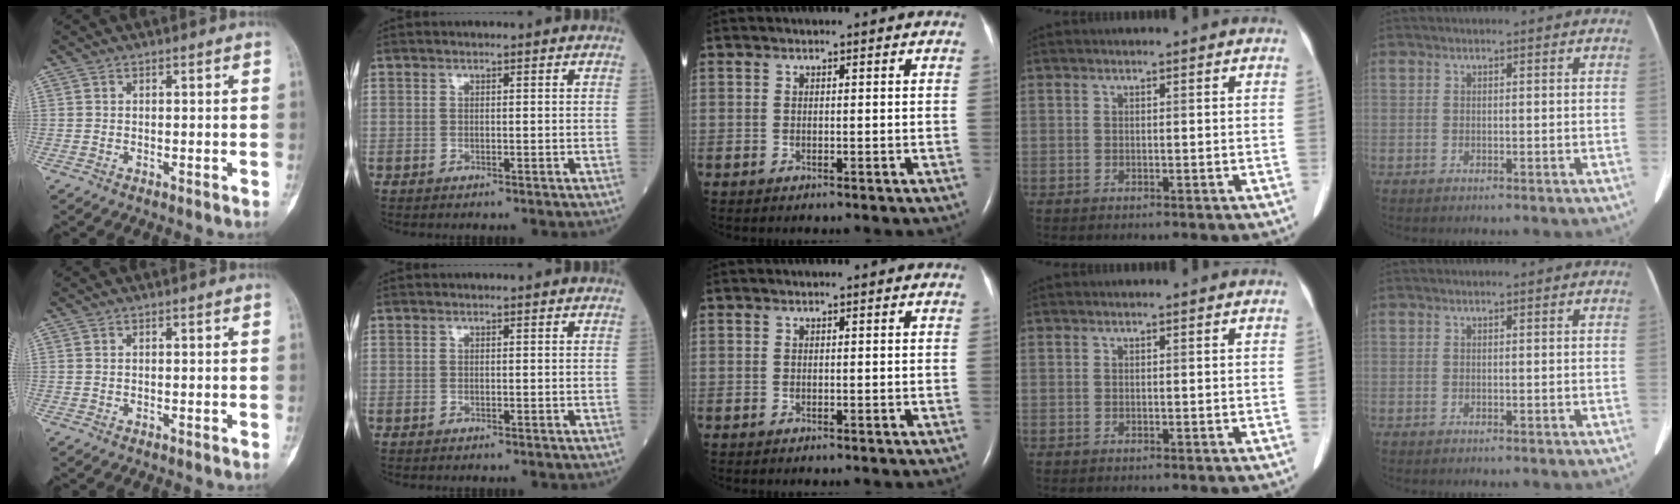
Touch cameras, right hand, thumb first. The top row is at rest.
{}